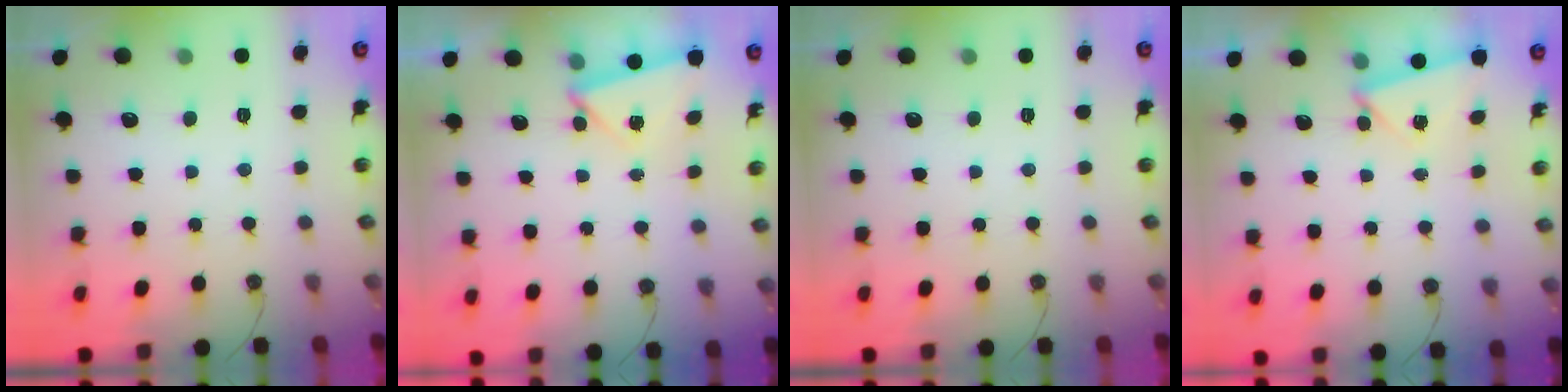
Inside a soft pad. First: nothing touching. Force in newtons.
{"total": 3.8, "press": 3.4, "slide": 1.7}
{"total": 0.0}
{"total": 3.3, "press": 2.8, "slide": 1.7}